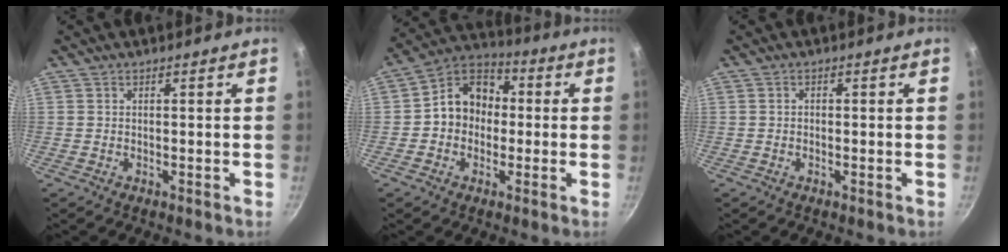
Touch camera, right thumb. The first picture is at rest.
{"total": 11.0, "force": [-0.3, 9.2, 6.1], "torque": [-0.054, 0.035, -0.027]}
{"total": 0.8, "force": [-0.1, 0.6, 0.4], "torque": [-0.008, 0.005, -0.003]}